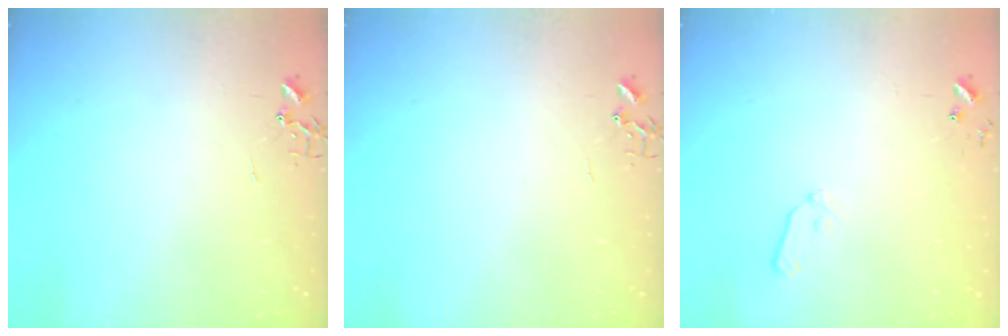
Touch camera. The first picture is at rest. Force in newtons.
{"total": 0.0}
{"total": 6.5, "press": 6.4, "slide": 1.0}